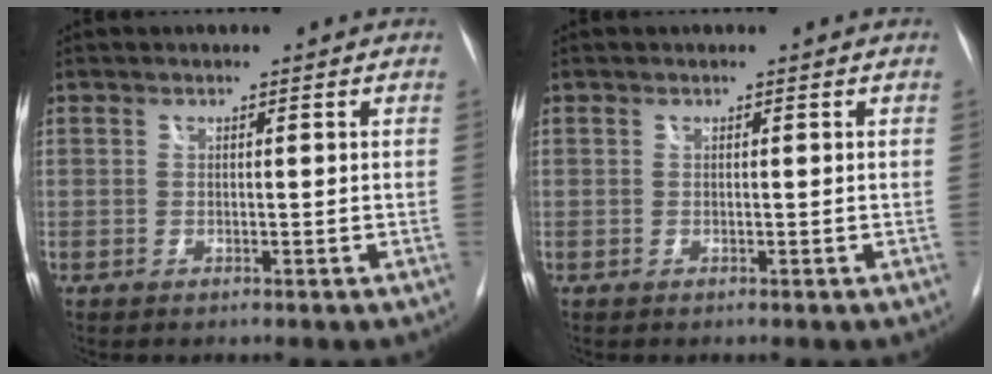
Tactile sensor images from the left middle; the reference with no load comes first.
{"total": 0.0}